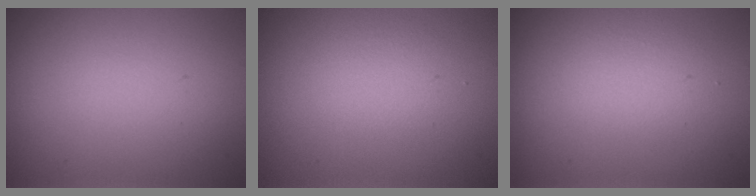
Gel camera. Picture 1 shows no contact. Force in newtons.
{"total": 1.7, "press": 1.7, "slide": 0.1}
{"total": 1.9, "press": 1.9, "slide": 0.1}